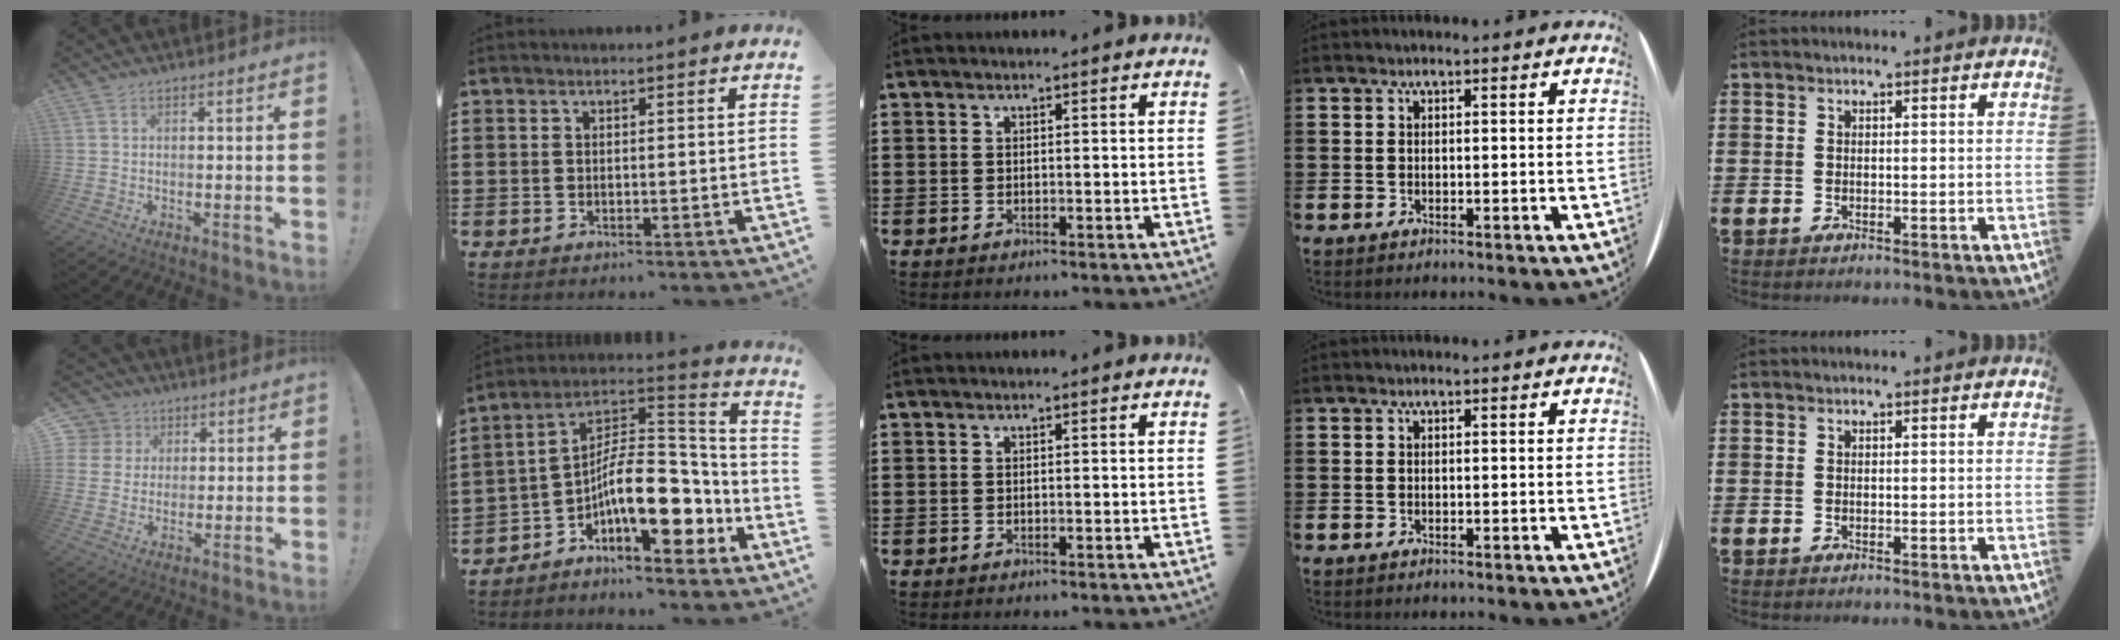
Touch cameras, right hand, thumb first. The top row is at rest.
{"thumb": {"total": 6.3, "force": [1.8, 5.9, 1.2], "torque": [-0.028, -0.014, 0.037]}, "index": {"total": 13.7, "force": [-5.4, 6.3, 10.9], "torque": [-0.160, -0.003, -0.106]}}